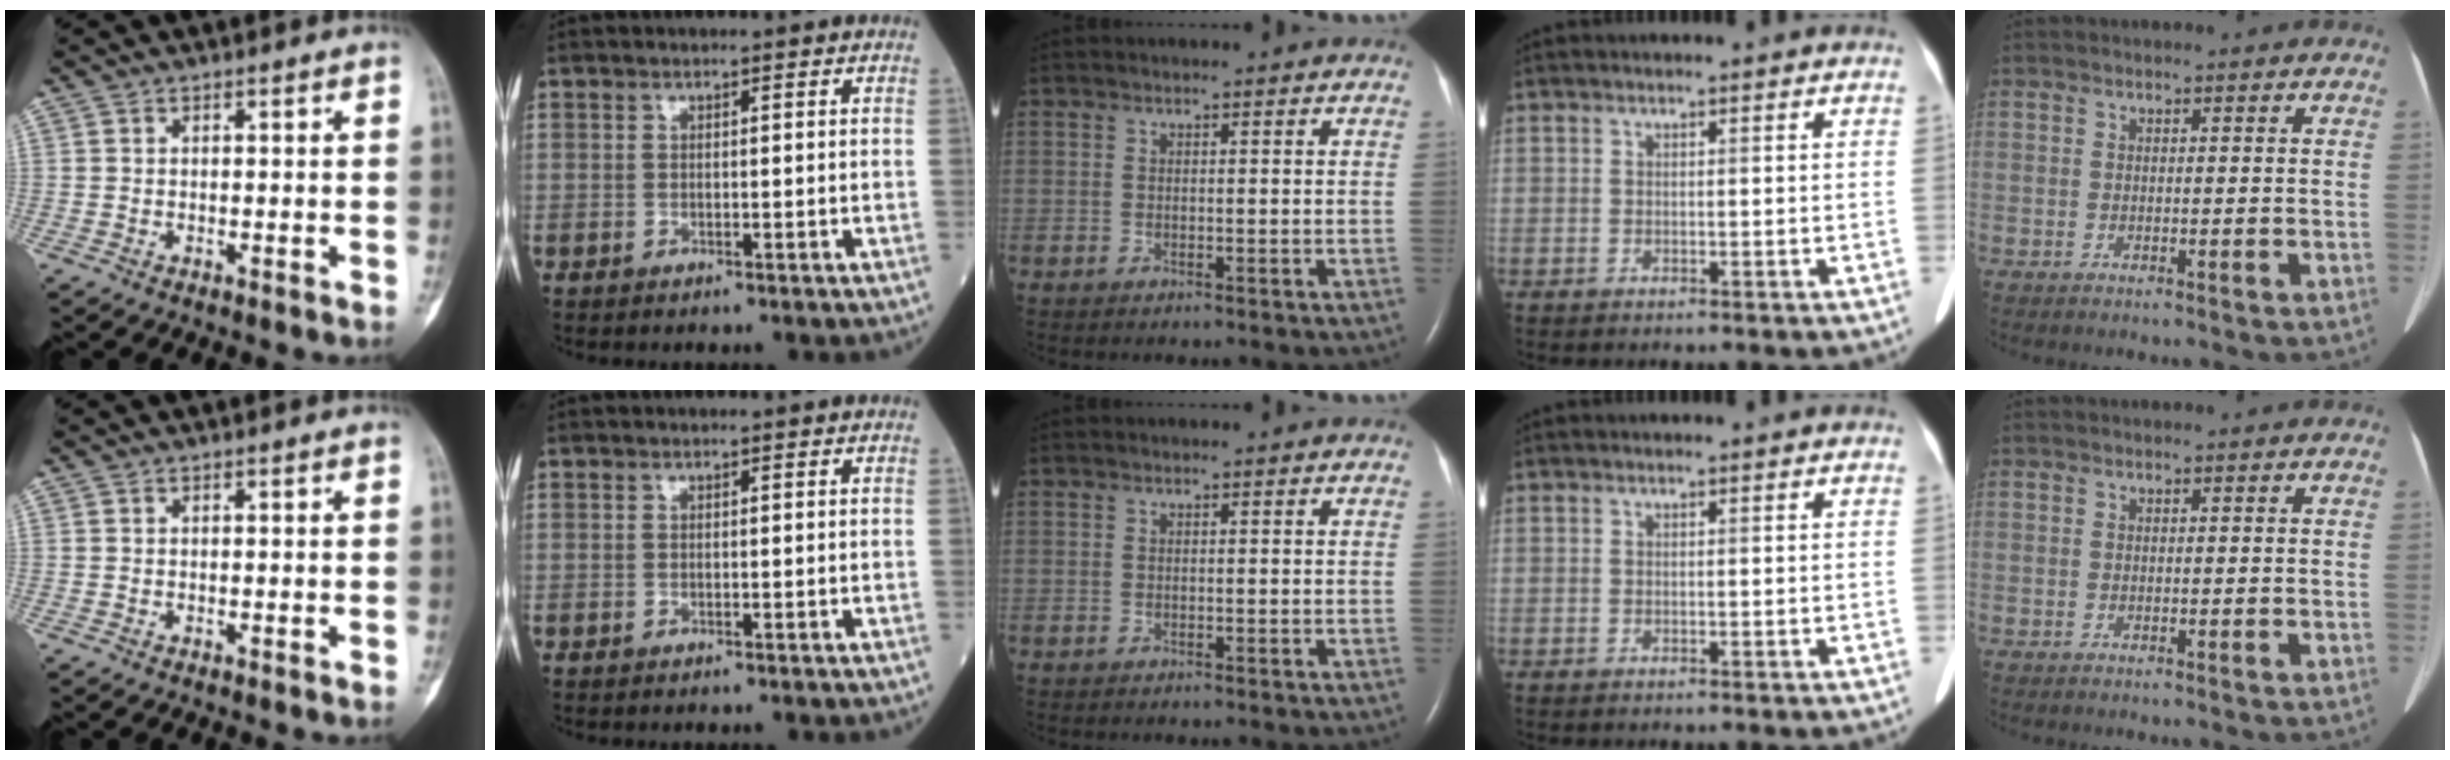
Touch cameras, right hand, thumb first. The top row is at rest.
{}